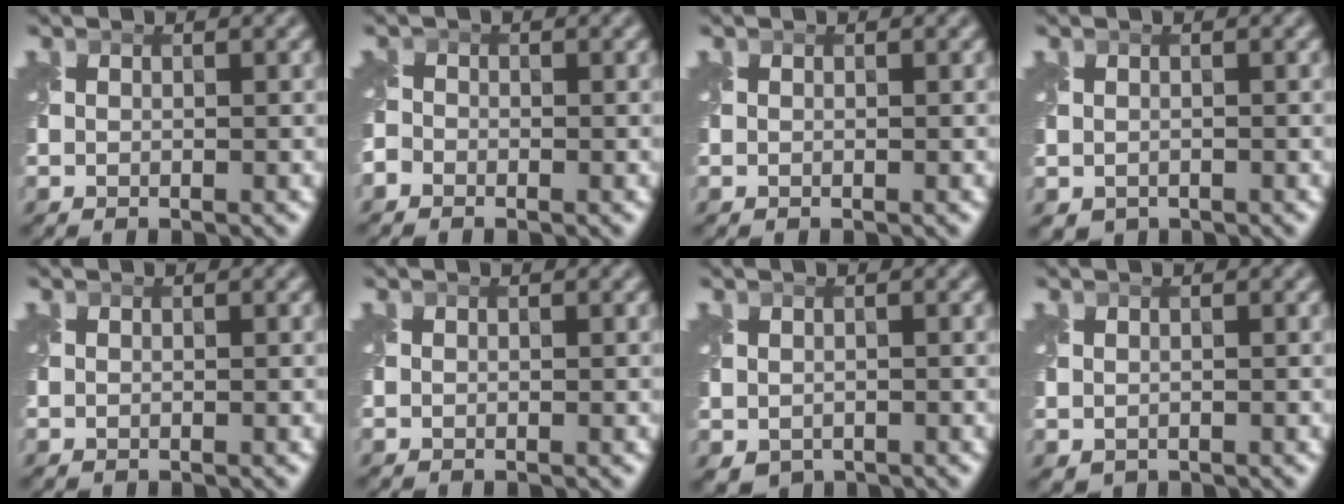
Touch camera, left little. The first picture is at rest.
{"total": 1.1, "force": [-0.9, 0.6, -0.1], "torque": [0.002, 0.002, -0.025]}
{"total": 0.0}
{"total": 0.9, "force": [-0.3, 0.8, 0.4], "torque": [-0.011, -0.007, -0.003]}
{"total": 0.0}
{"total": 0.0}
{"total": 1.5, "force": [-0.4, 1.2, 0.8], "torque": [-0.021, -0.009, -0.003]}
{"total": 0.8, "force": [0.0, 0.7, 0.4], "torque": [-0.012, -0.004, 0.007]}